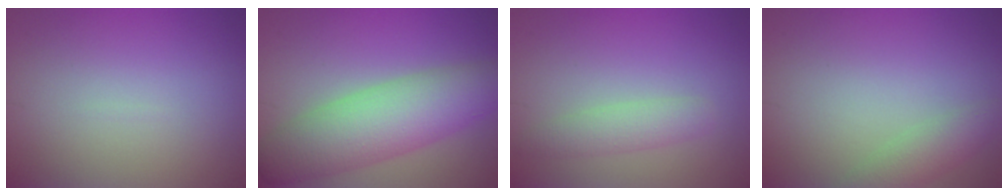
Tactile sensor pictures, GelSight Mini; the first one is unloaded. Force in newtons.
{"total": 8.1, "press": 8.1, "slide": 0.3}
{"total": 2.4, "press": 2.4, "slide": 0.2}
{"total": 2.5, "press": 2.5, "slide": 0.2}